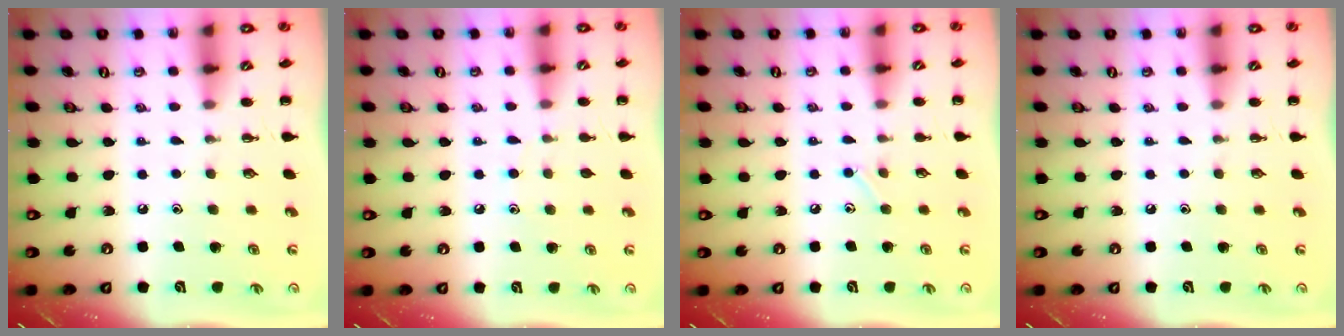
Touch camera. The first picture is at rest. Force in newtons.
{"total": 4.9, "press": 4.6, "slide": 1.7}
{"total": 4.4, "press": 4.2, "slide": 1.3}
{"total": 0.0}